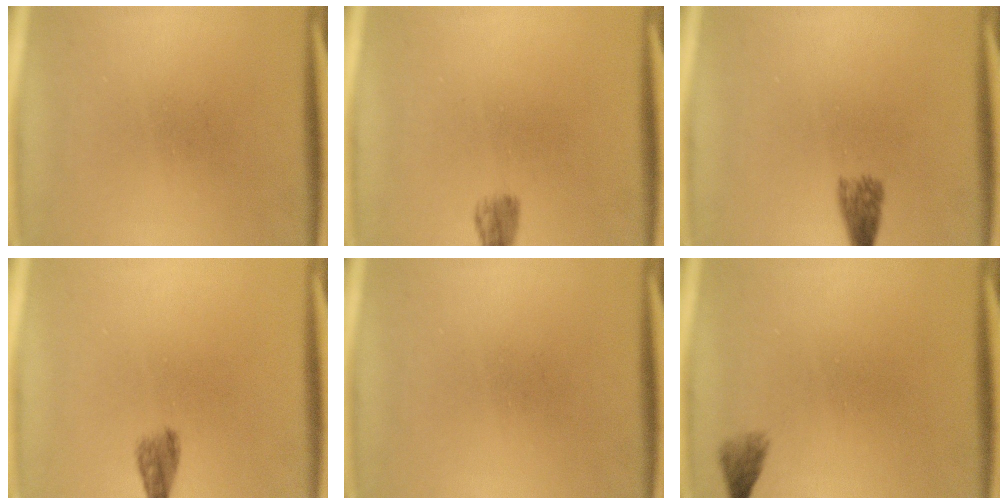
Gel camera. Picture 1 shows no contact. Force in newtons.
{"total": 2.1}
{"total": 2.7}
{"total": 2.4}
{"total": 0.0}
{"total": 1.5}